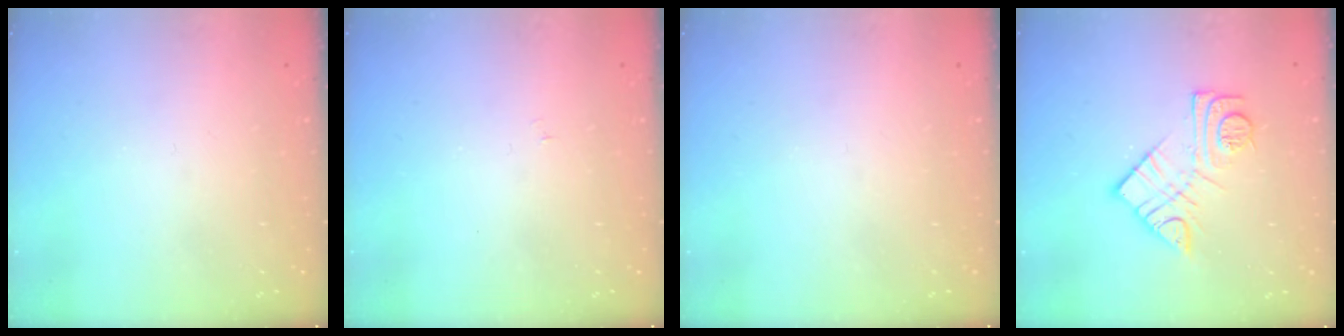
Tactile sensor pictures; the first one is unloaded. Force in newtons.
{"total": 3.0, "press": 3.0, "slide": 0.3}
{"total": 0.0}
{"total": 11.7, "press": 11.7, "slide": 0.7}